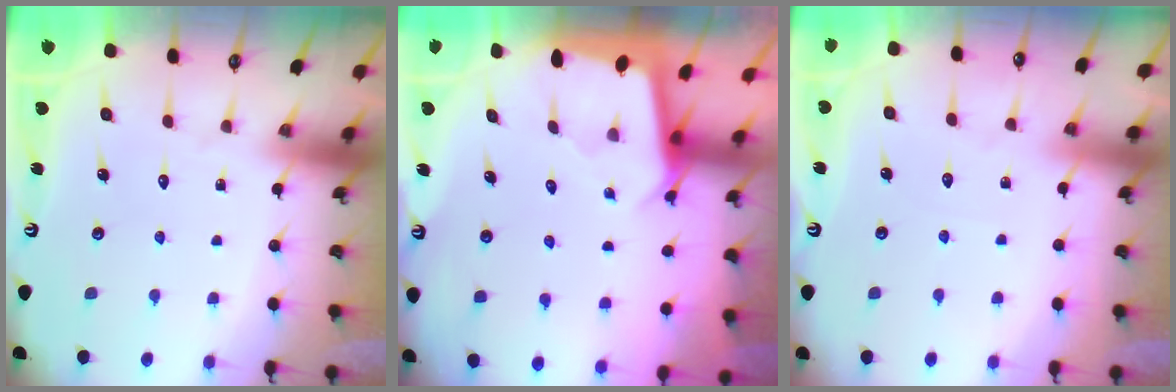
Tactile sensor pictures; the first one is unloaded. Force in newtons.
{"total": 2.4, "press": 2.4, "slide": 0.1}
{"total": 2.3, "press": 2.2, "slide": 0.4}